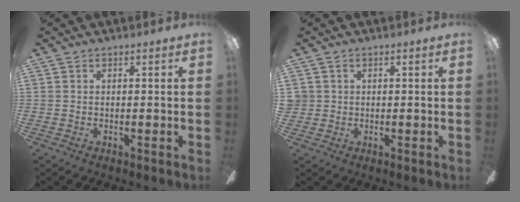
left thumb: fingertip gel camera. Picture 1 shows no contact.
{"total": 2.0, "force": [0.5, 2.0, 0.1], "torque": [-0.007, 0.004, 0.009]}